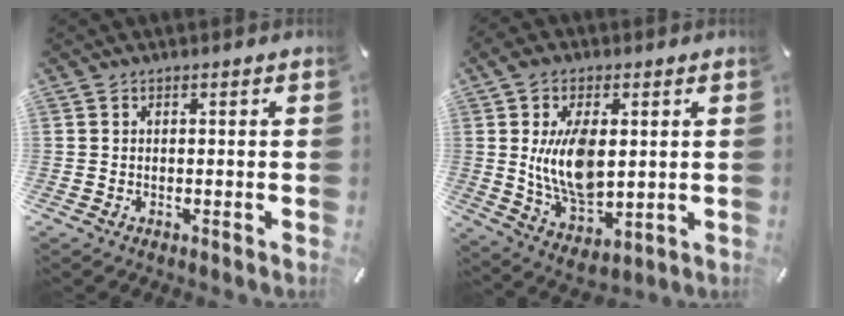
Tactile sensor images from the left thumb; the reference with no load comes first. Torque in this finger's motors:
{"motor_torque": [2.66, 2.35, 1.85, -0.34, 0.52]}